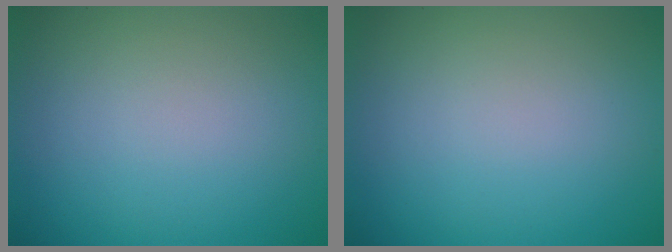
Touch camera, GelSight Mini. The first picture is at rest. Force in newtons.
{"total": 0.0}